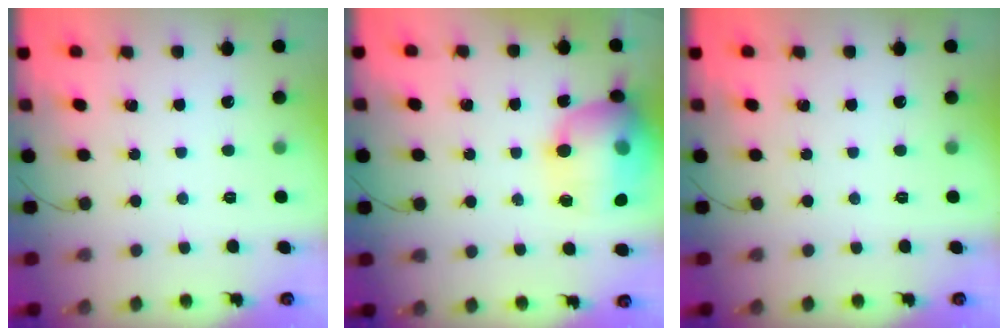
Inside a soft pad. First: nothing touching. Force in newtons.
{"total": 19.5, "press": 19.4, "slide": 2.4}
{"total": 0.0}